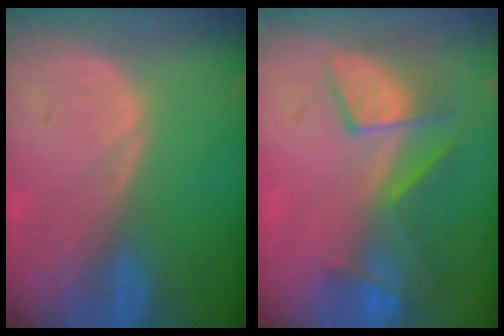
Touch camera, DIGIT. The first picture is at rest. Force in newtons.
{"total": 8.0, "press": 7.5, "slide": 2.5}